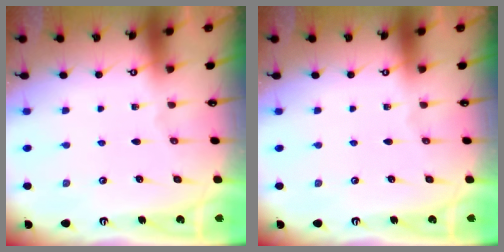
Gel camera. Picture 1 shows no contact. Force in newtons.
{"total": 0.0}